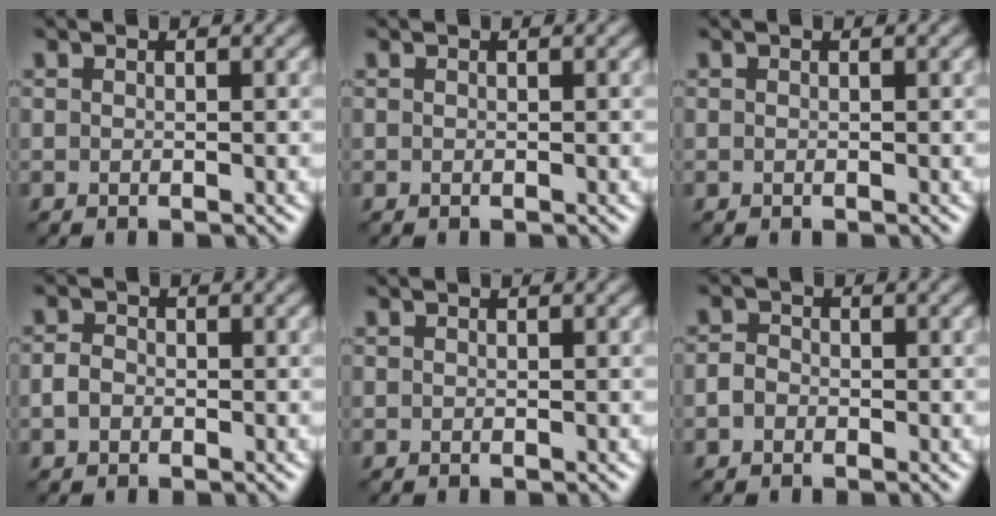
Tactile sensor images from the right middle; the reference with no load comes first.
{"total": 0.0}
{"total": 0.0}
{"total": 1.4, "force": [-0.4, 1.1, 0.8], "torque": [-0.016, 0.002, -0.015]}
{"total": 0.0}
{"total": 1.2, "force": [-0.5, 1.0, 0.5], "torque": [-0.009, 0.002, -0.016]}